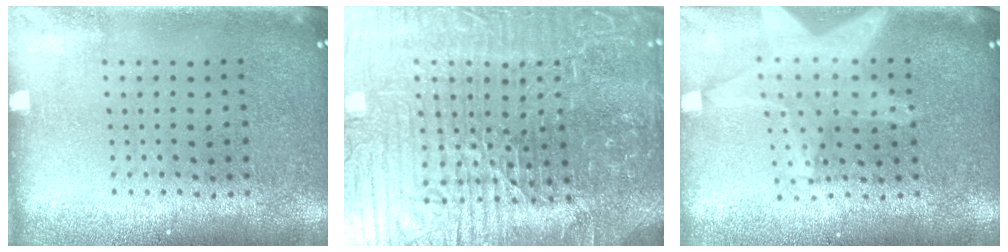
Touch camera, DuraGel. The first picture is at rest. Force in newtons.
{"total": 7.6, "press": 6.8, "slide": 3.4}
{"total": 2.2, "press": 1.8, "slide": 1.2}